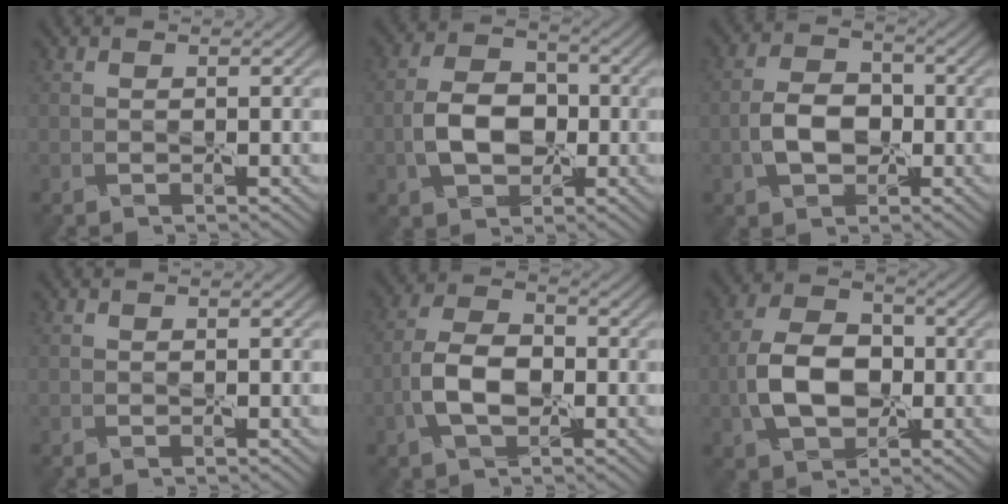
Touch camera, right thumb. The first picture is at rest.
{"total": 5.5, "force": [-1.2, 3.9, 3.7], "torque": [-0.069, 0.009, -0.027]}
{"total": 4.5, "force": [-1.3, 3.1, 3.0], "torque": [-0.057, 0.009, -0.030]}
{"total": 0.6, "force": [-0.1, 0.3, 0.5], "torque": [-0.010, -0.001, -0.001]}
{"total": 5.7, "force": [-2.0, 3.1, 4.3], "torque": [-0.089, 0.013, -0.049]}
{"total": 7.3, "force": [-1.4, 5.0, 5.2], "torque": [-0.107, 0.010, -0.033]}